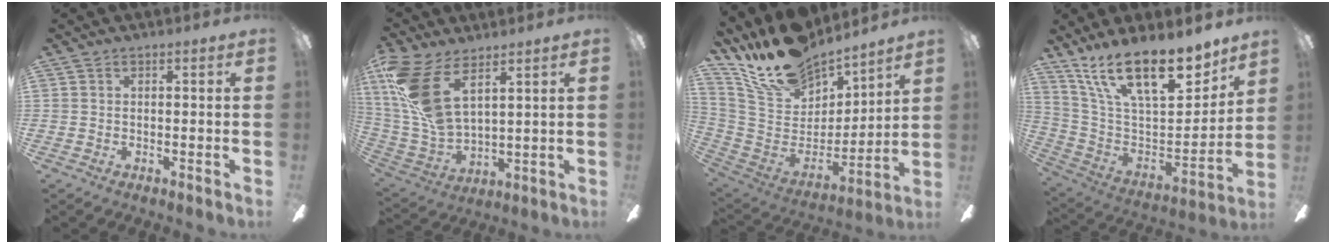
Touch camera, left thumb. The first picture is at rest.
{"total": 17.4, "force": [9.0, 8.0, 12.6], "torque": [-0.293, -0.039, 0.163]}
{"total": 18.2, "force": [15.8, 6.9, 5.8], "torque": [-0.136, -0.121, 0.288]}
{"total": 21.2, "force": [14.8, 8.2, 12.8], "torque": [-0.214, -0.103, 0.259]}